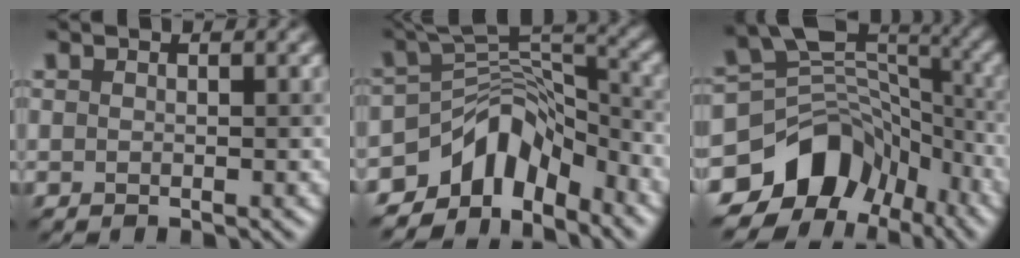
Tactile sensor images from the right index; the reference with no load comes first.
{"total": 8.2, "force": [-5.7, 4.4, 4.0], "torque": [-0.033, 0.002, -0.106]}
{"total": 11.0, "force": [-5.5, 8.0, 5.2], "torque": [-0.087, 0.006, -0.095]}